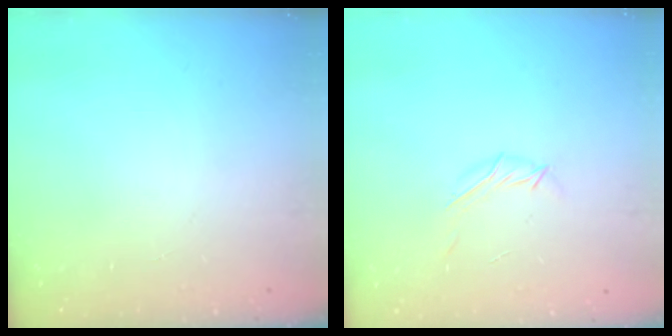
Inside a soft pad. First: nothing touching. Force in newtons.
{"total": 4.5, "press": 4.4, "slide": 0.9}